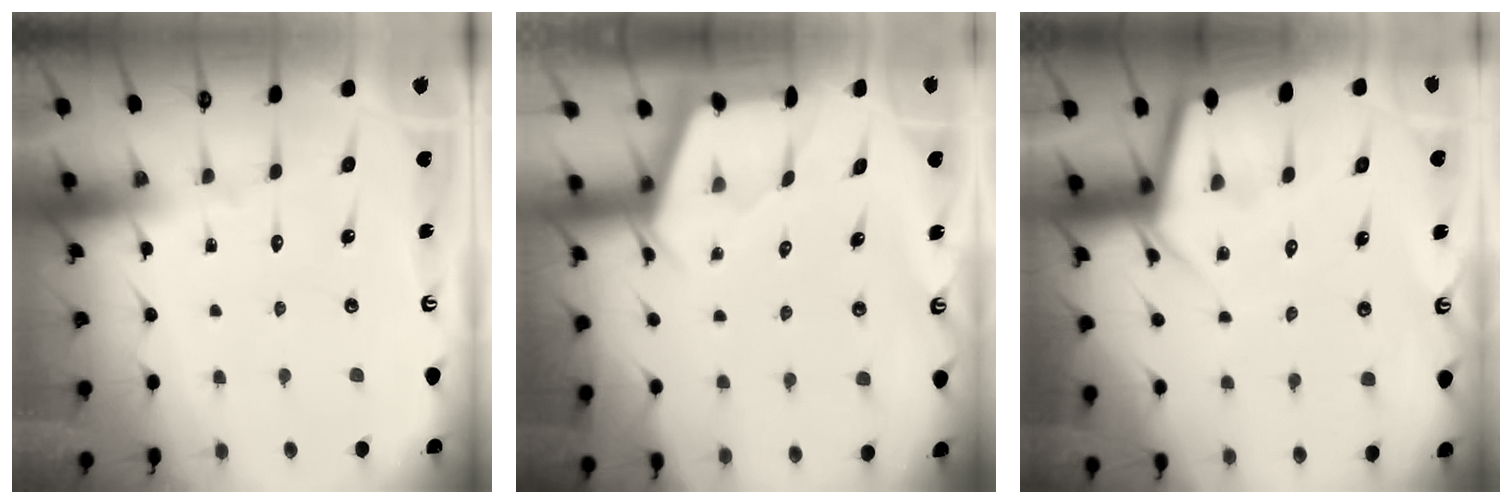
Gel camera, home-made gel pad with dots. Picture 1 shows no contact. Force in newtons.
{"total": 2.5, "press": 2.5, "slide": 0.3}
{"total": 6.9, "press": 6.9, "slide": 0.7}